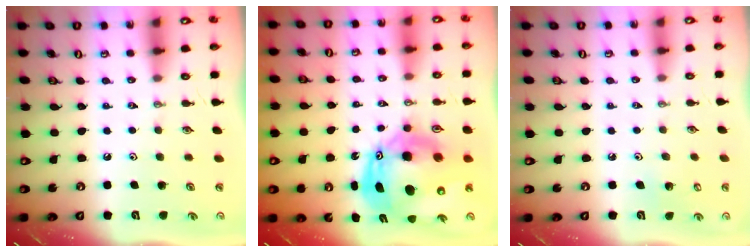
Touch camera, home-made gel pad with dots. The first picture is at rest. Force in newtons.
{"total": 18.2, "press": 18.0, "slide": 2.6}
{"total": 3.6, "press": 3.5, "slide": 0.3}